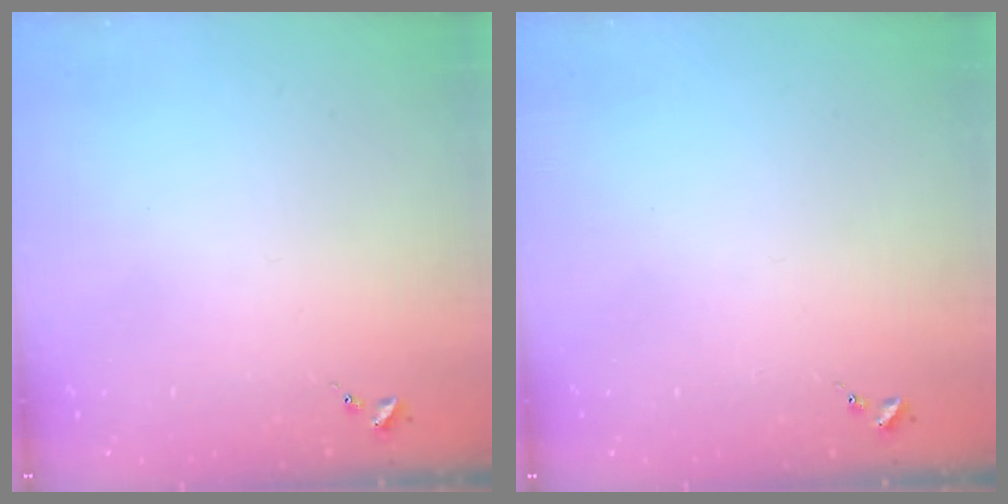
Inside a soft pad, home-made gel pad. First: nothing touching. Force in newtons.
{"total": 0.0}